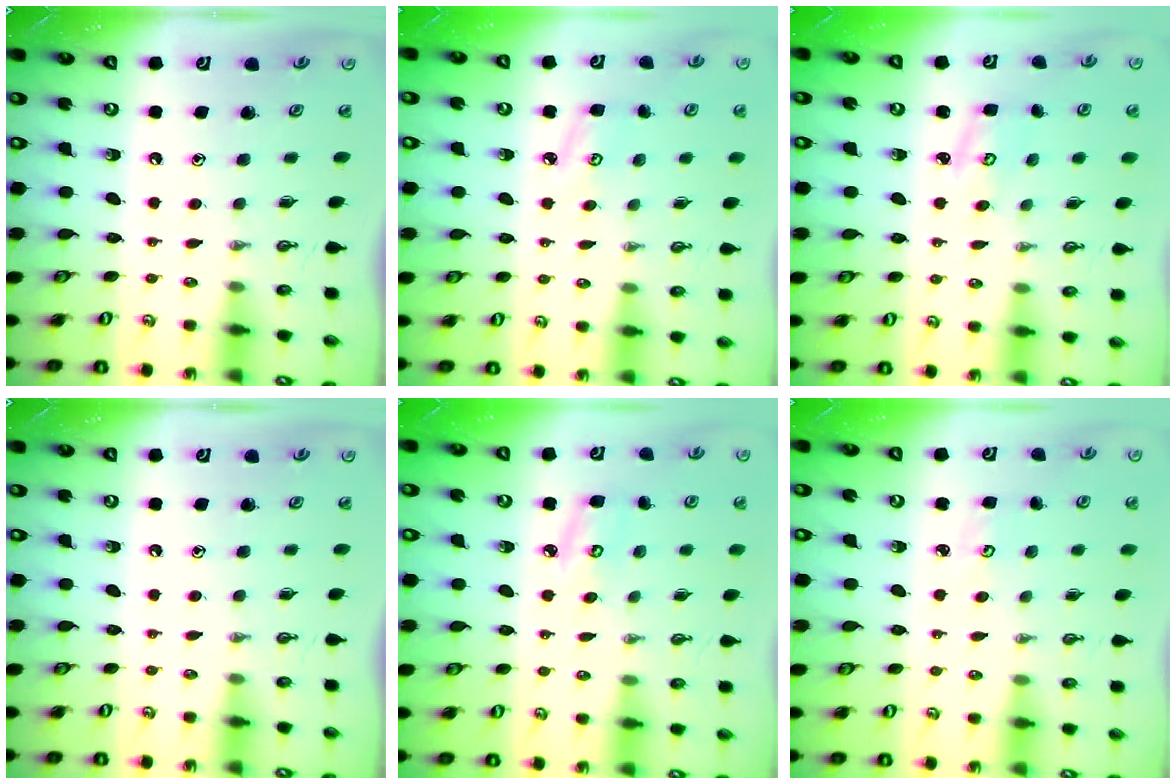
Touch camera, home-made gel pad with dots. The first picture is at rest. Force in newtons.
{"total": 4.2, "press": 4.1, "slide": 0.4}
{"total": 3.4, "press": 3.3, "slide": 0.5}
{"total": 0.0}
{"total": 4.8, "press": 4.8, "slide": 0.4}
{"total": 2.7, "press": 2.7, "slide": 0.3}